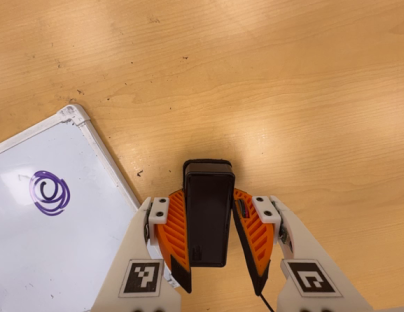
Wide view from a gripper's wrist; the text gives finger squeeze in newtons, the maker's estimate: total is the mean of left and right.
{"total": 5.6, "left": 4.4, "right": 6.8}